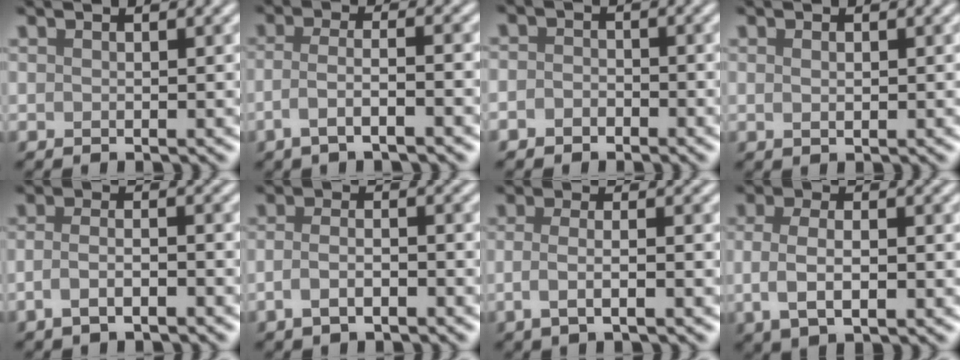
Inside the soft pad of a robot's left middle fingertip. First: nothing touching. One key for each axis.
{"total": 3.6, "fx": -1.7, "fy": 0.9, "fz": 3.0, "tx": -0.053, "ty": 0.003, "tz": -0.044}
{"total": 1.8, "fx": -0.9, "fy": 1.5, "fz": 0.5, "tx": 0.012, "ty": 0.003, "tz": -0.027}
{"total": 0.8, "fx": 0.2, "fy": 0.4, "fz": 0.7, "tx": -0.014, "ty": 0.001, "tz": 0.004}
{"total": 2.8, "fx": -1.4, "fy": 1.1, "fz": 2.2, "tx": -0.046, "ty": 0.001, "tz": -0.029}
{"total": 2.9, "fx": -1.3, "fy": 1.3, "fz": 2.2, "tx": -0.047, "ty": -0.002, "tz": -0.028}
{"total": 3.2, "fx": -0.8, "fy": 1.2, "fz": 2.9, "tx": -0.051, "ty": -0.006, "tz": -0.016}
{"total": 4.5, "fx": -0.5, "fy": 2.1, "fz": 3.9, "tx": -0.079, "ty": -0.007, "tz": -0.001}